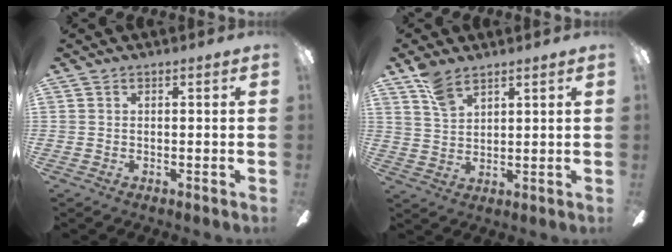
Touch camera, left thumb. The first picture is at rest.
{"total": 6.1, "force": [4.8, 2.4, 2.9], "torque": [-0.063, -0.023, 0.090]}